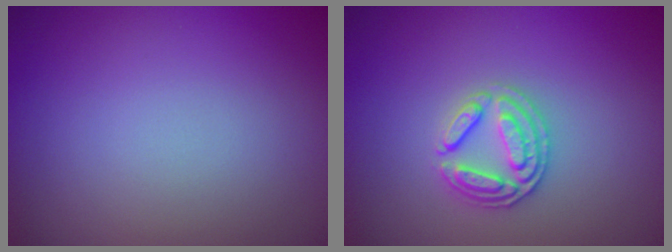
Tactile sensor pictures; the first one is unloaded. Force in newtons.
{"total": 2.6, "press": 2.5, "slide": 0.6}